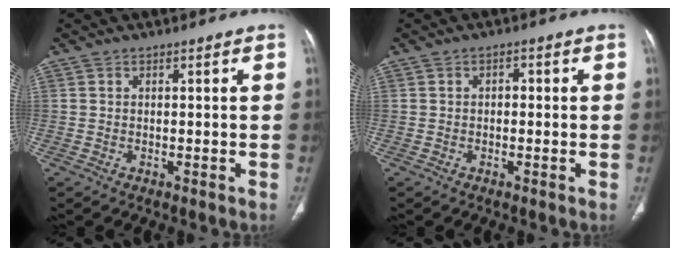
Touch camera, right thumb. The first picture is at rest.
{"total": 1.4, "force": [0.0, 0.9, 1.1], "torque": [-0.014, 0.009, -0.002]}